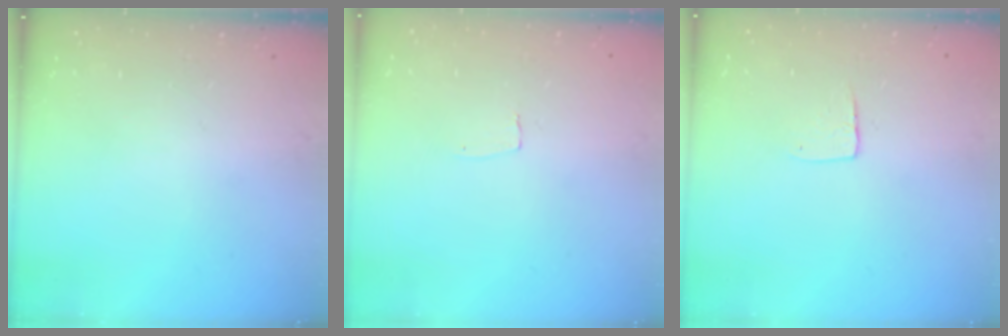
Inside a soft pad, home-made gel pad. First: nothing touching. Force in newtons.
{"total": 3.0, "press": 3.0, "slide": 0.2}
{"total": 5.3, "press": 5.3, "slide": 0.4}